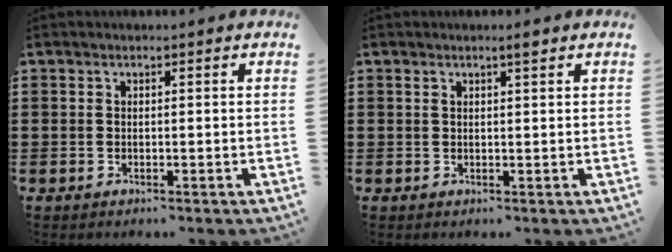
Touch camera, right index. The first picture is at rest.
{"total": 1.4, "force": [0.9, 0.1, 1.0], "torque": [-0.021, 0.001, 0.016]}